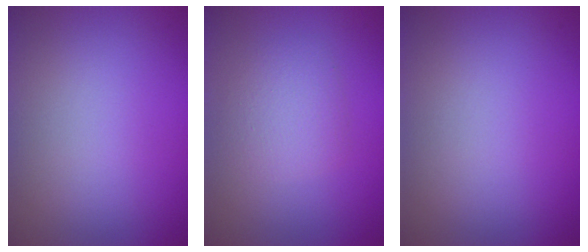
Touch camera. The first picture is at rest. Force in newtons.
{"total": 2.4, "press": 2.4, "slide": 0.2}
{"total": 0.0}